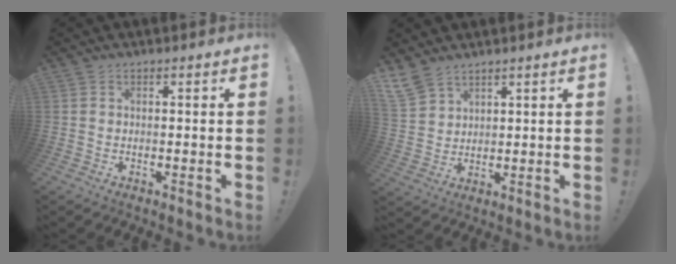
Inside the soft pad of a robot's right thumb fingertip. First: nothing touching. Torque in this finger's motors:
{"motor_torque": [0.06, 0.14, 0.14, 0.14, 0.01]}